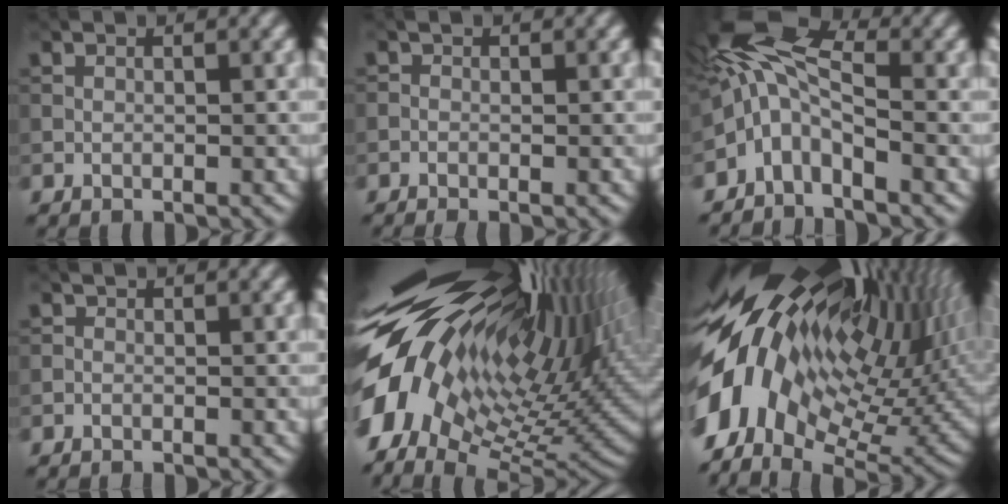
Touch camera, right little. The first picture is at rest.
{"total": 0.9, "force": [-0.6, 0.4, 0.5], "torque": [-0.010, -0.002, -0.016]}
{"total": 6.0, "force": [-2.3, 3.0, 4.6], "torque": [-0.086, 0.018, -0.064]}
{"total": 1.0, "force": [-1.0, 0.4, 0.2], "torque": [-0.002, -0.003, -0.019]}
{"total": 18.8, "force": [4.7, 8.3, 16.2], "torque": [-0.287, -0.012, 0.093]}
{"total": 17.5, "force": [3.1, 8.9, 14.8], "torque": [-0.284, -0.015, 0.060]}